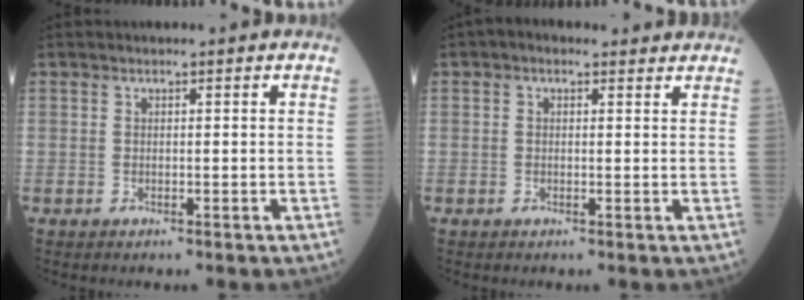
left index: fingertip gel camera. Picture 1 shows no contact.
{"total": 3.7, "force": [2.9, 1.7, 1.6], "torque": [-0.020, 0.025, 0.030]}